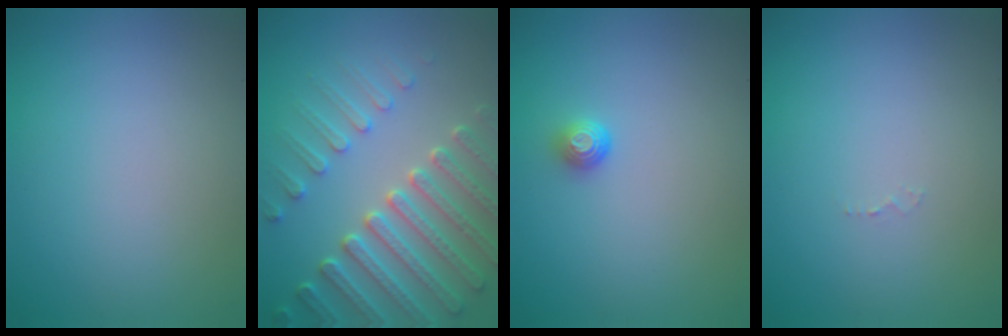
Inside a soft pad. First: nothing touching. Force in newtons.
{"total": 6.7, "press": 5.4, "slide": 4.0}
{"total": 1.2, "press": 0.9, "slide": 0.8}
{"total": 0.5, "press": 0.5, "slide": 0.1}